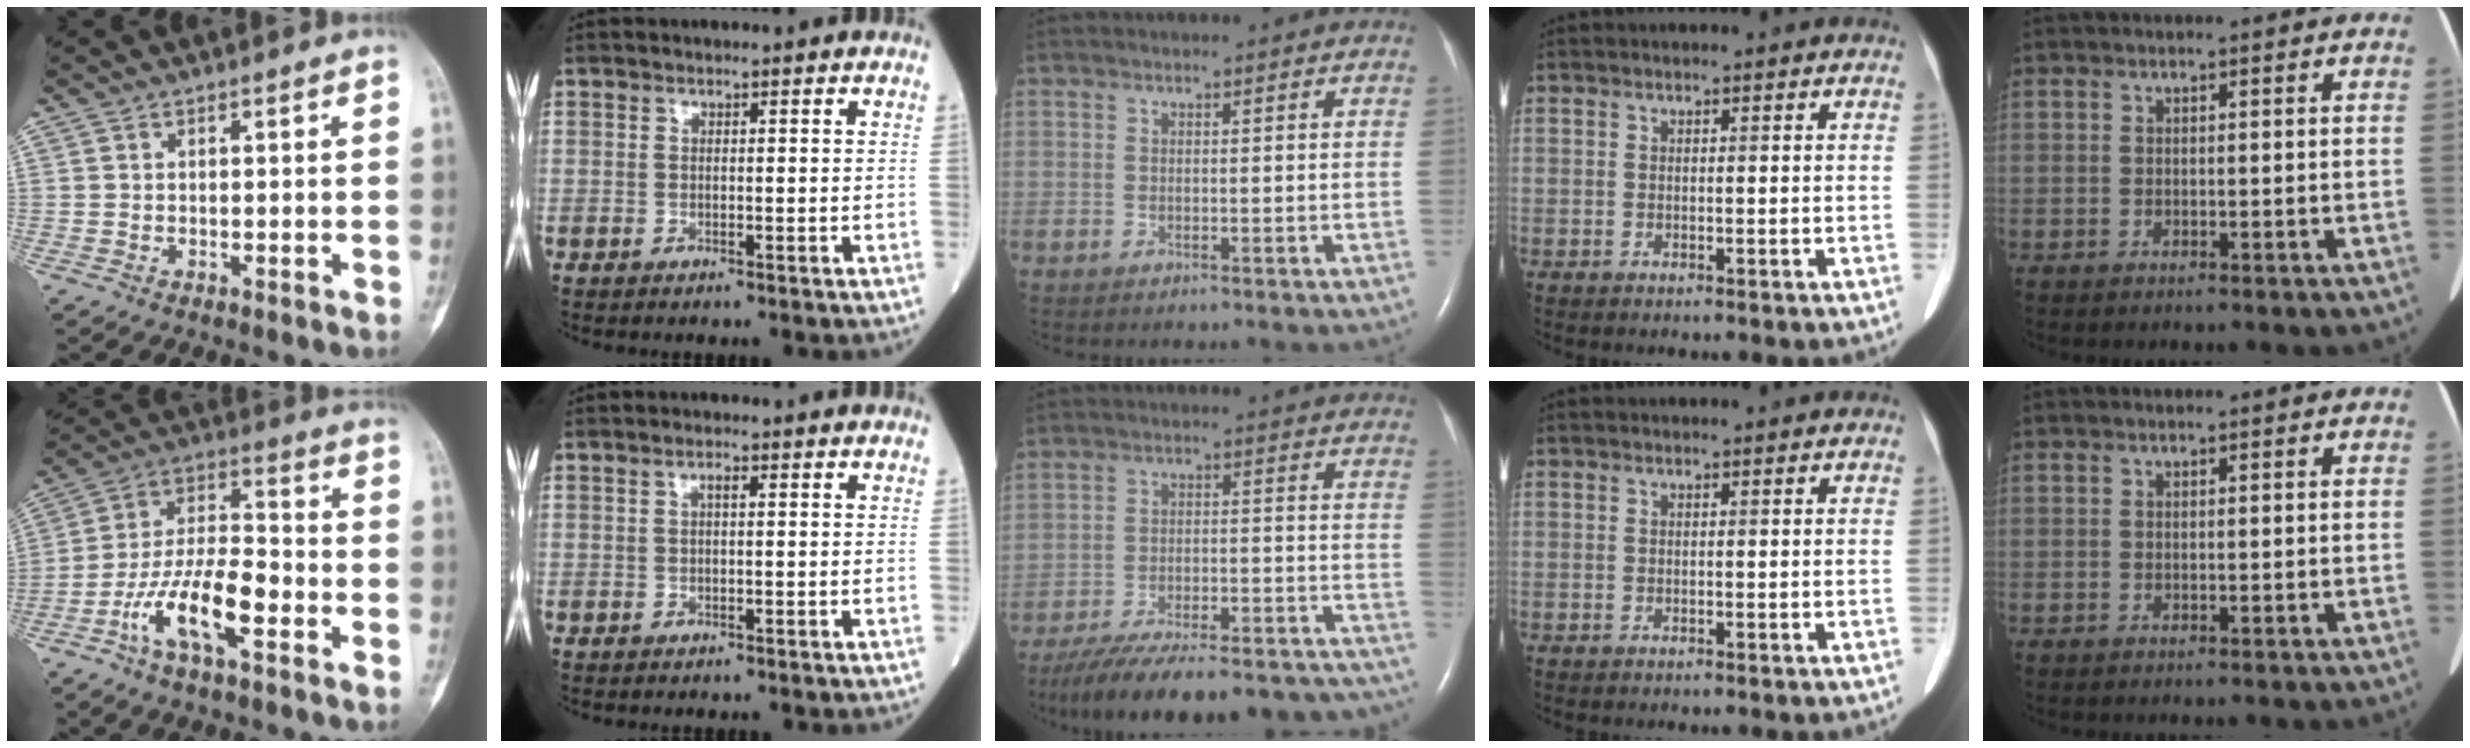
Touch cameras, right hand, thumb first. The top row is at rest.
{"thumb": {"total": 14.2, "force": [-6.0, 5.3, 11.7], "torque": [-0.216, 0.043, -0.112]}, "index": {"total": 1.0, "force": [0.2, 0.2, 1.0], "torque": [-0.015, 0.004, 0.002]}, "middle": {"total": 28.1, "force": [-25.0, 6.1, 11.3], "torque": [-0.146, -0.007, -0.337]}}